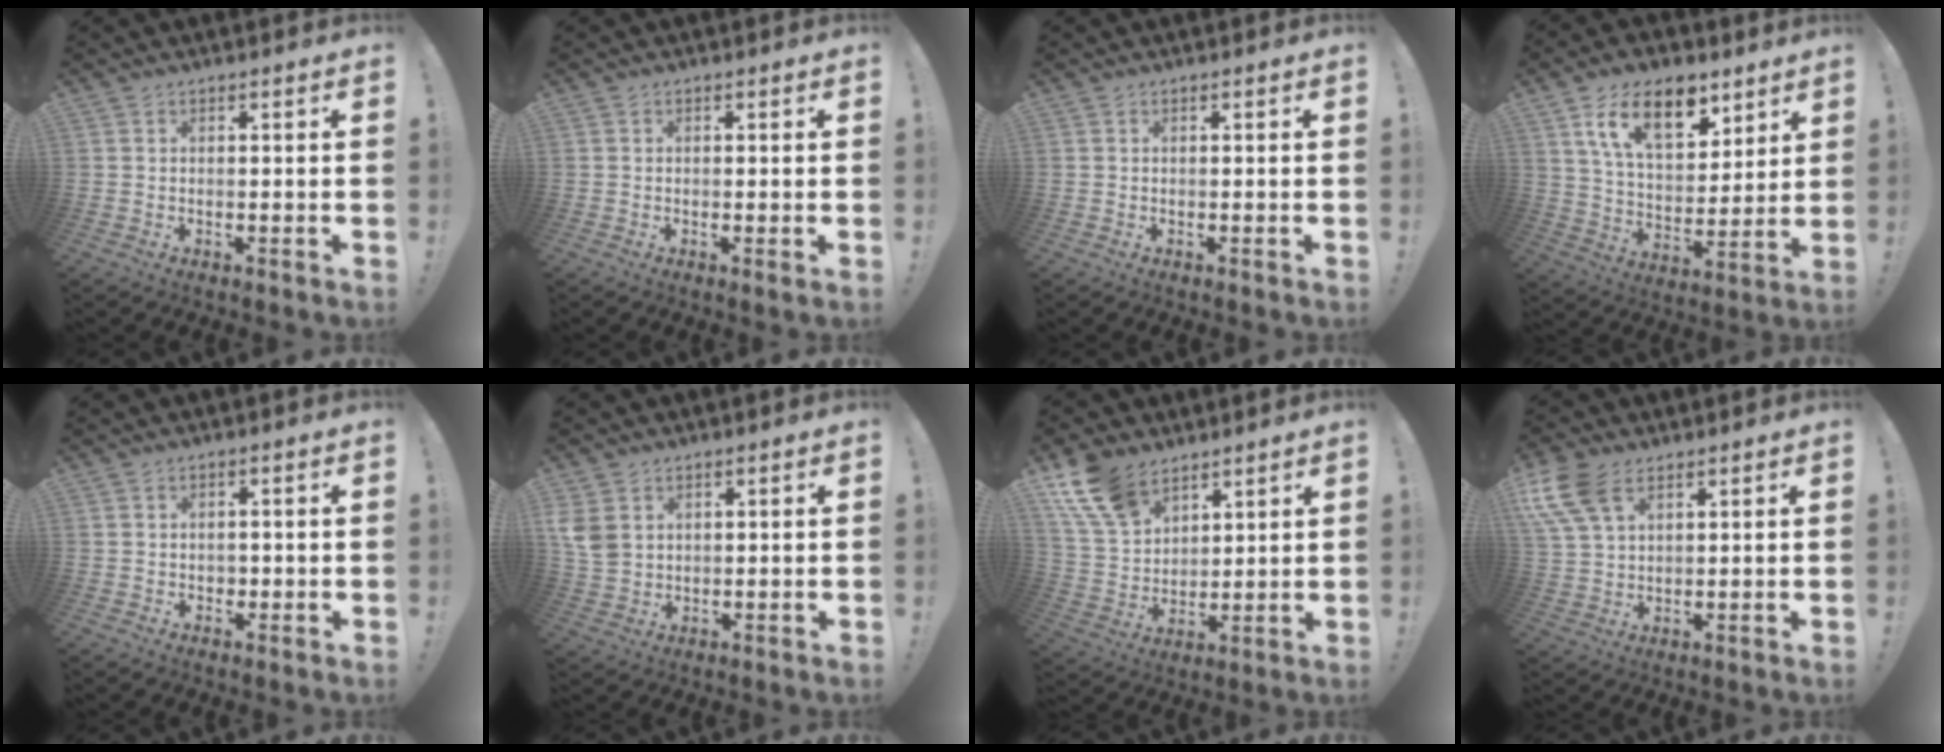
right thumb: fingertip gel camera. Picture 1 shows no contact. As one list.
[{"total": 0.8, "force": [0.1, -0.1, 0.8], "torque": [-0.012, -0.004, 0.001]}, {"total": 0.0}, {"total": 17.0, "force": [9.6, 8.8, 10.9], "torque": [-0.178, -0.038, 0.172]}, {"total": 1.4, "force": [-0.4, 1.2, 0.5], "torque": [-0.013, 0.004, -0.006]}, {"total": 6.5, "force": [2.6, 4.9, 3.4], "torque": [-0.080, -0.007, 0.052]}, {"total": 14.1, "force": [9.4, 8.1, 6.7], "torque": [-0.132, -0.043, 0.183]}, {"total": 11.8, "force": [5.7, 6.9, 7.7], "torque": [-0.153, -0.017, 0.109]}]